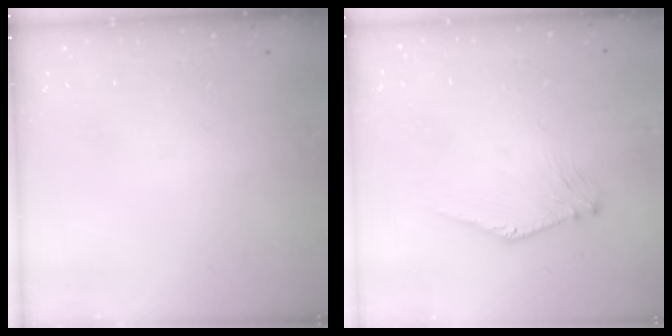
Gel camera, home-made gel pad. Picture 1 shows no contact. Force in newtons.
{"total": 0.6, "press": 0.5, "slide": 0.3}